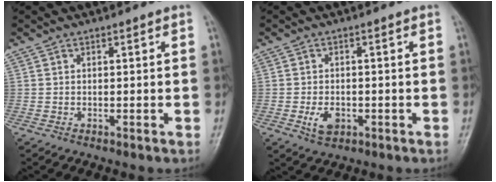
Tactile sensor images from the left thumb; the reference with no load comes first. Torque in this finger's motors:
{"motor_torque": [0.64, 0.66, 0.46, 0.09, 0.01]}